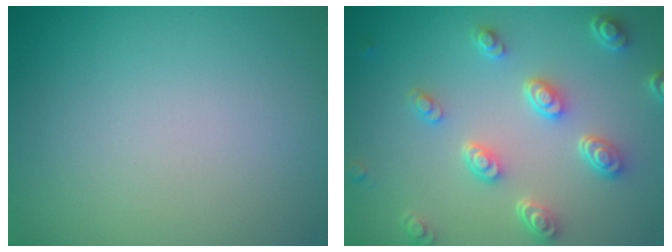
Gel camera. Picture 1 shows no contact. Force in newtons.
{"total": 4.5, "press": 3.4, "slide": 3.0}